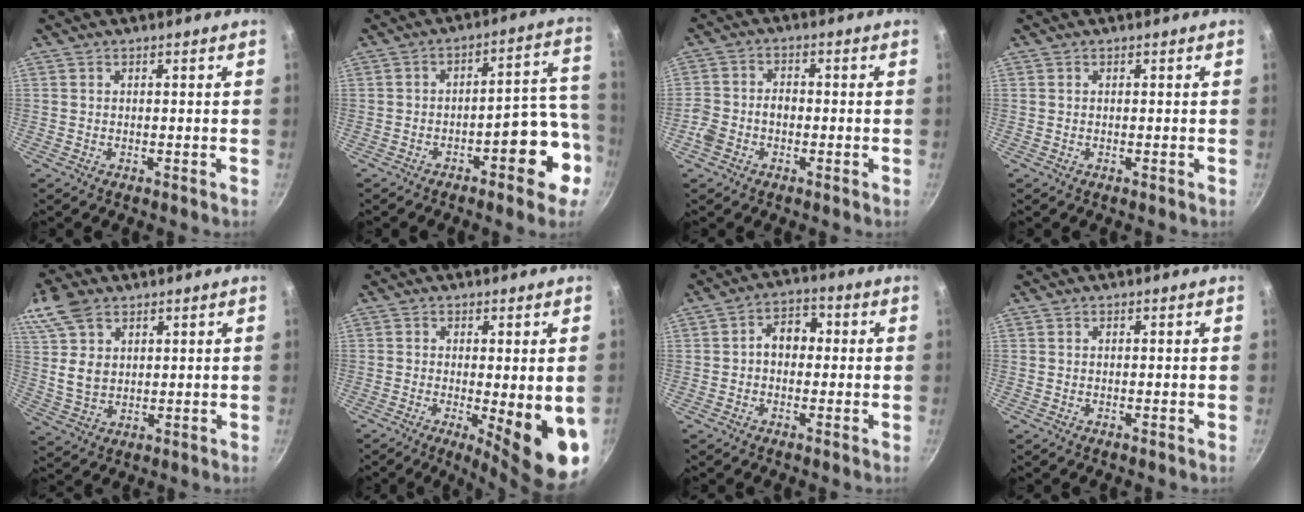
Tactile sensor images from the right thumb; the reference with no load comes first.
{"total": 11.4, "force": [-4.5, 4.8, 9.3], "torque": [-0.077, 0.065, -0.054]}
{"total": 5.3, "force": [-2.0, 3.9, 3.0], "torque": [-0.052, 0.027, -0.045]}
{"total": 0.0}
{"total": 10.3, "force": [5.3, 6.6, 5.9], "torque": [-0.096, -0.015, 0.109]}
{"total": 12.3, "force": [-2.6, 2.8, 11.7], "torque": [-0.141, -0.016, -0.026]}
{"total": 5.7, "force": [0.0, 4.3, 3.7], "torque": [-0.024, 0.020, -0.011]}
{"total": 0.0}